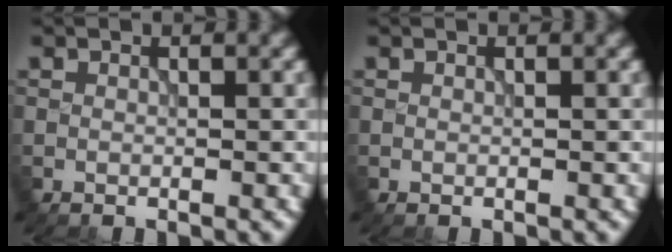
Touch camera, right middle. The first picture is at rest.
{"total": 0.0}